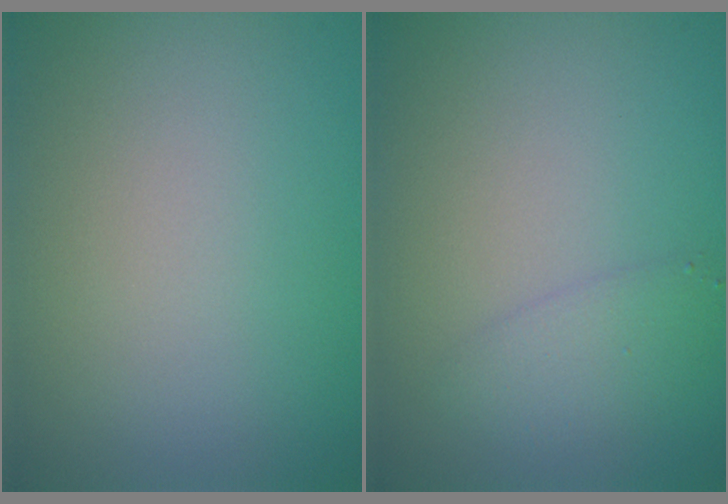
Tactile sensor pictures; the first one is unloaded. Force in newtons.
{"total": 1.8, "press": 1.8, "slide": 0.1}